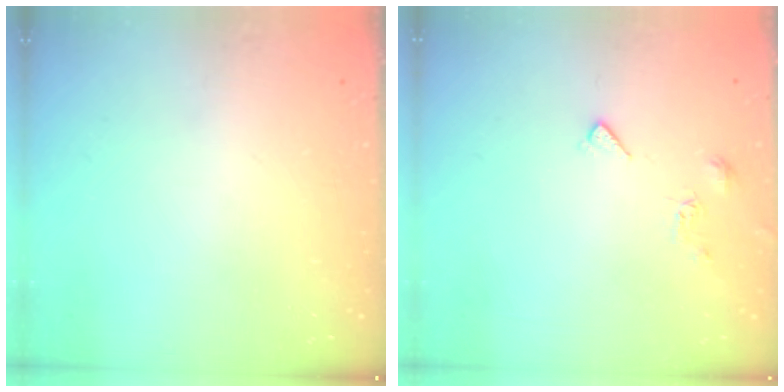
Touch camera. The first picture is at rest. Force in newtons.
{"total": 4.2, "press": 4.1, "slide": 0.8}